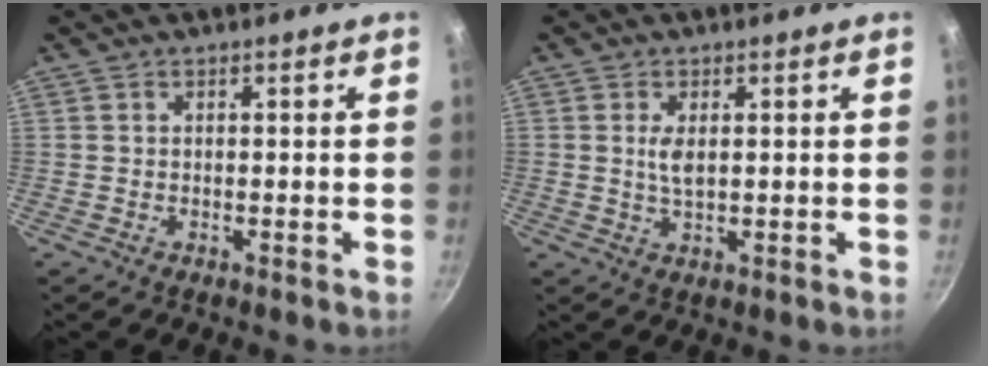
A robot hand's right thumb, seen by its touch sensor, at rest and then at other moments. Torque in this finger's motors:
{"motor_torque": [0.07, 0.06, 0.65, -0.30, 0.02]}